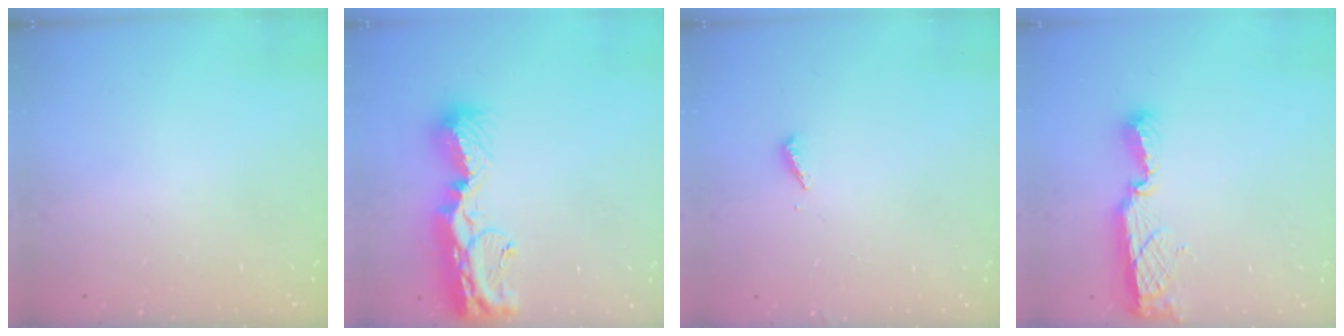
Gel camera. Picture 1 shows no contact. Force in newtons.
{"total": 15.0, "press": 15.0, "slide": 1.2}
{"total": 2.0, "press": 2.0, "slide": 0.2}
{"total": 8.5, "press": 8.4, "slide": 0.8}